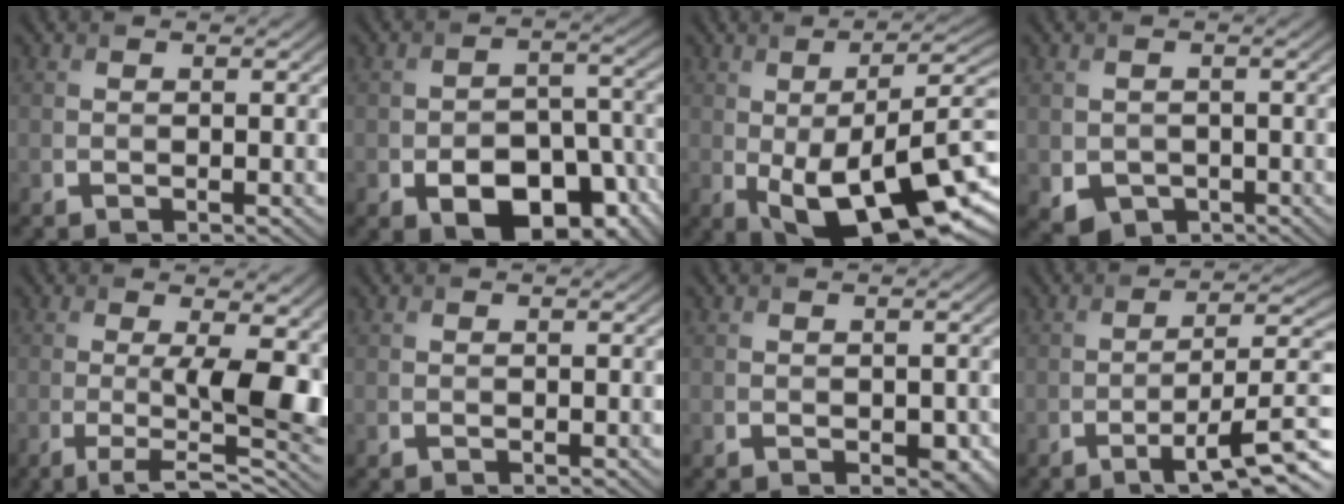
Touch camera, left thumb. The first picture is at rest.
{"total": 12.4, "force": [-6.1, 7.6, 7.6], "torque": [-0.118, -0.014, -0.081]}
{"total": 14.8, "force": [-3.3, 6.1, 13.1], "torque": [-0.208, -0.007, -0.049]}
{"total": 3.1, "force": [-0.9, 2.7, 1.1], "torque": [-0.037, -0.020, -0.013]}
{"total": 9.8, "force": [-0.8, 2.3, 9.5], "torque": [-0.154, -0.009, -0.011]}
{"total": 0.0}
{"total": 1.8, "force": [-0.5, 1.2, 1.3], "torque": [-0.023, -0.012, -0.002]}
{"total": 8.3, "force": [-4.1, 1.7, 7.0], "torque": [-0.111, 0.005, -0.063]}